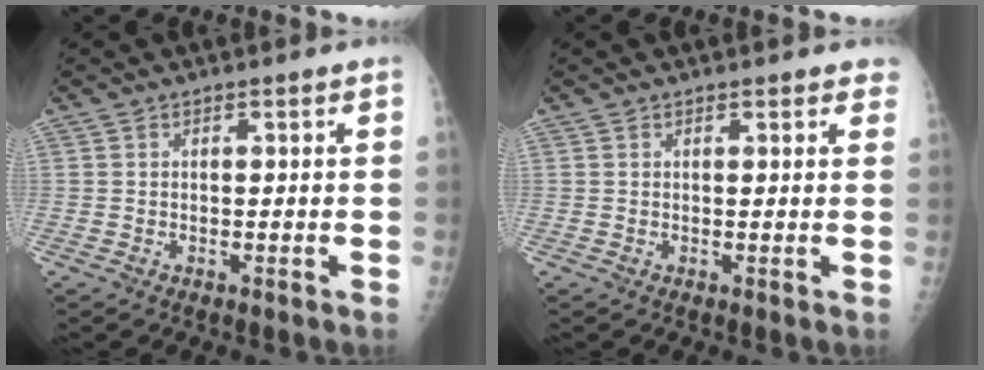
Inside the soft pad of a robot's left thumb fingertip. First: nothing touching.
{"total": 1.7, "force": [1.3, 0.8, 0.8], "torque": [0.009, 0.001, 0.008]}